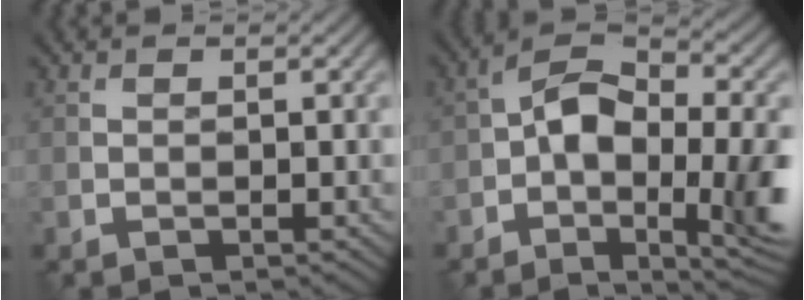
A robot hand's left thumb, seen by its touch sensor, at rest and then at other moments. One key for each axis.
{"total": 13.4, "fx": -1.7, "fy": 6.9, "fz": 11.3, "tx": -0.190, "ty": 0.002, "tz": -0.035}